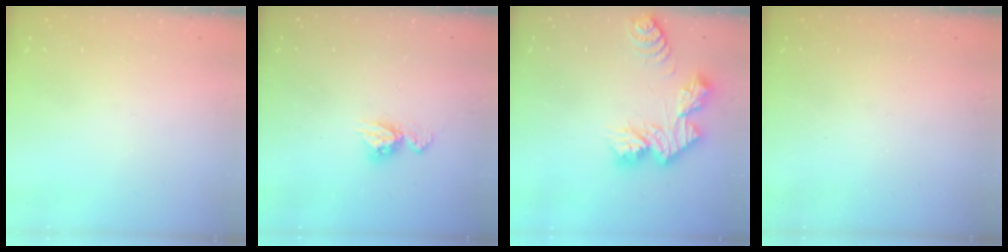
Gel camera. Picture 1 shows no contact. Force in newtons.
{"total": 7.8, "press": 7.8, "slide": 0.6}
{"total": 12.8, "press": 12.7, "slide": 1.1}
{"total": 0.0}